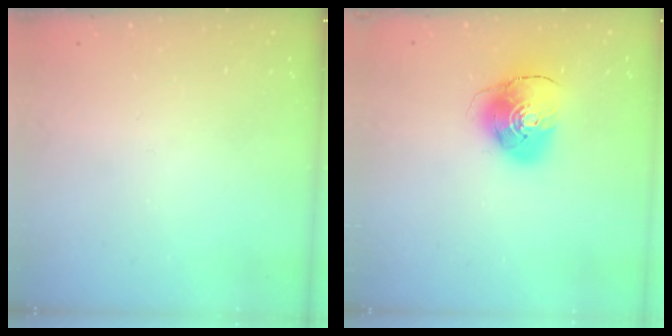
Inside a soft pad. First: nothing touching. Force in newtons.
{"total": 9.3, "press": 9.2, "slide": 1.2}